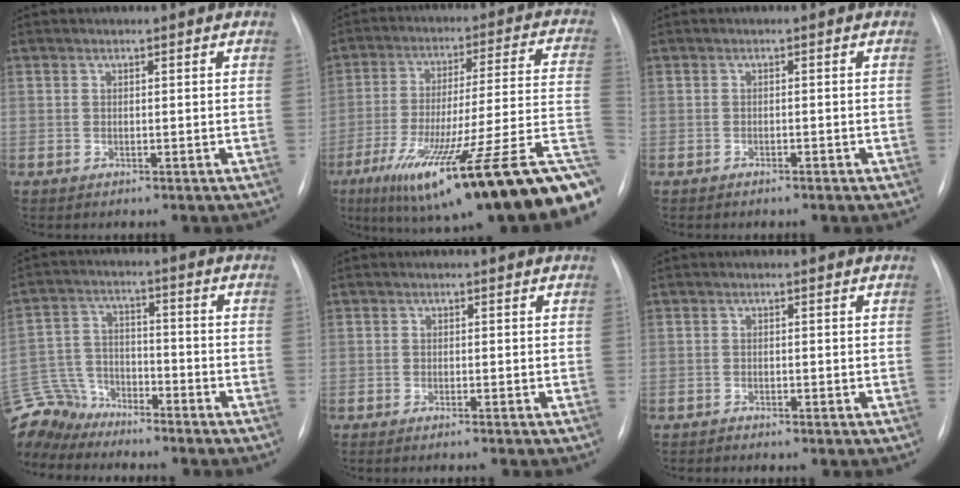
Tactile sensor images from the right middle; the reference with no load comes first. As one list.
[{"total": 31.6, "force": [-17.3, 3.7, 26.2], "torque": [-0.298, -0.019, -0.268]}, {"total": 0.9, "force": [-0.6, 0.3, 0.5], "torque": [-0.014, 0.000, -0.008]}, {"total": 11.8, "force": [-10.9, 4.3, 1.6], "torque": [-0.052, 0.015, -0.209]}, {"total": 2.3, "force": [-1.9, -0.3, 1.2], "torque": [-0.014, 0.001, -0.023]}, {"total": 0.6, "force": [-0.6, 0.1, 0.0], "torque": [-0.004, -0.002, -0.013]}]